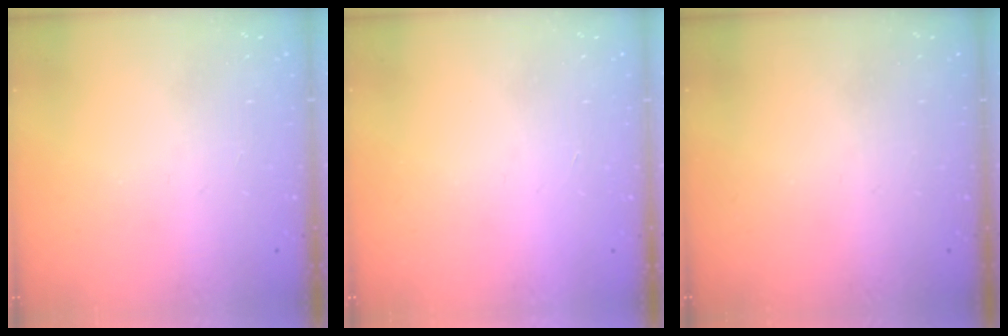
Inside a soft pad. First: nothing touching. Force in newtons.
{"total": 1.5, "press": 1.5, "slide": 0.1}
{"total": 0.0}